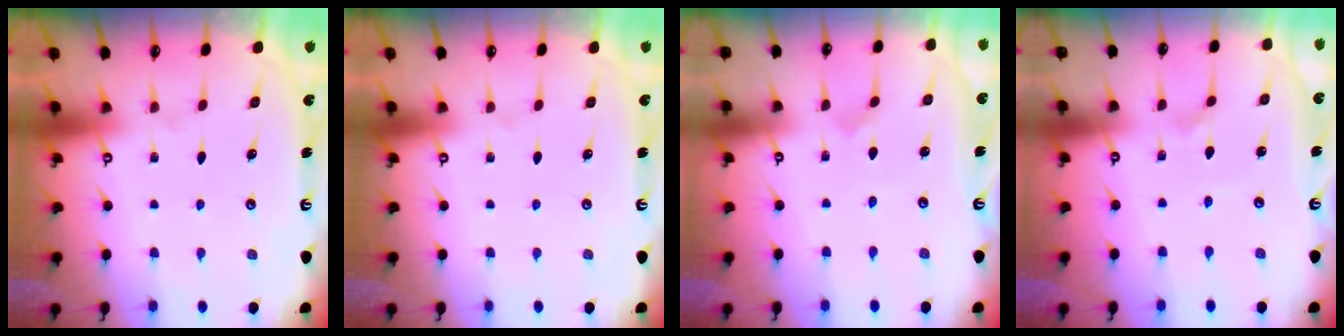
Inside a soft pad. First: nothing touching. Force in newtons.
{"total": 0.0}
{"total": 0.0}
{"total": 1.3, "press": 1.3, "slide": 0.3}